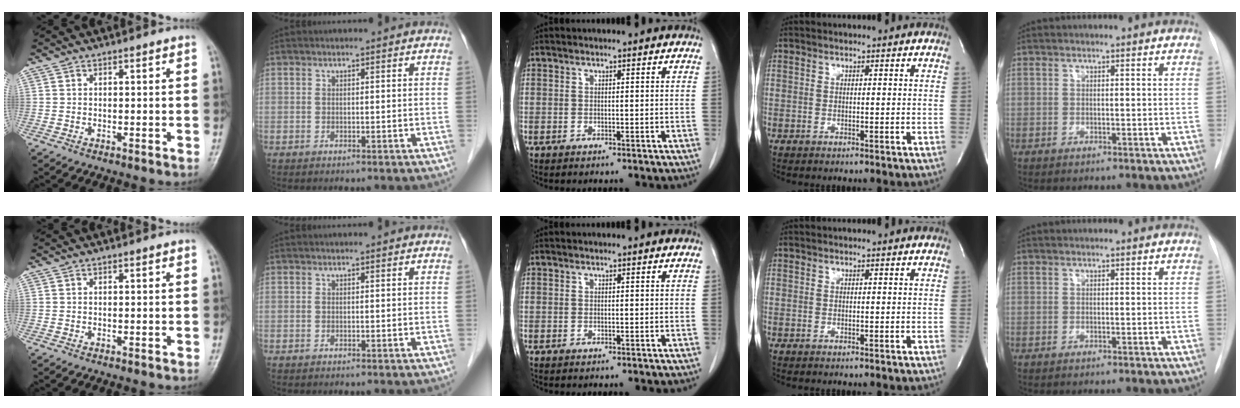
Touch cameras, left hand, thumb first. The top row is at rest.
{}